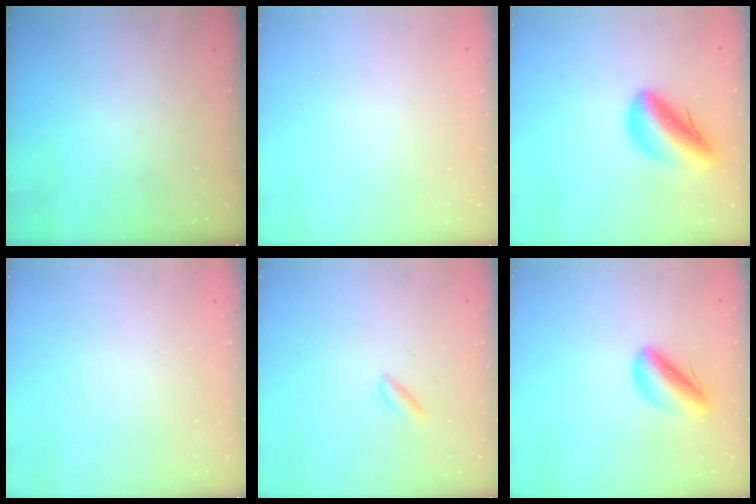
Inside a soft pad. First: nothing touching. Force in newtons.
{"total": 2.0, "press": 2.0, "slide": 0.1}
{"total": 13.6, "press": 13.0, "slide": 4.1}
{"total": 2.1, "press": 2.1, "slide": 0.1}
{"total": 2.0, "press": 1.7, "slide": 1.2}
{"total": 8.6, "press": 8.3, "slide": 2.5}